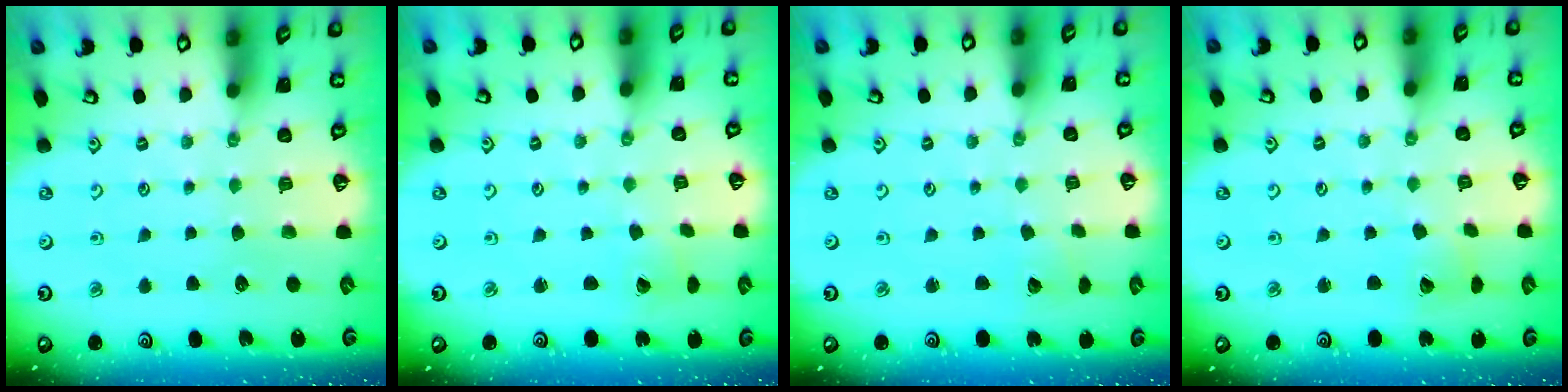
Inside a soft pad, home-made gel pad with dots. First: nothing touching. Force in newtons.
{"total": 2.6, "press": 2.6, "slide": 0.3}
{"total": 2.5, "press": 2.5, "slide": 0.2}
{"total": 3.4, "press": 3.3, "slide": 0.4}